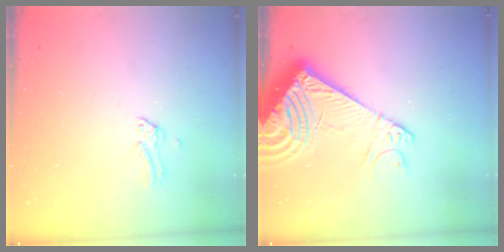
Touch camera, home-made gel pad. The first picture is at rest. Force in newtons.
{"total": 15.6, "press": 15.3, "slide": 2.8}